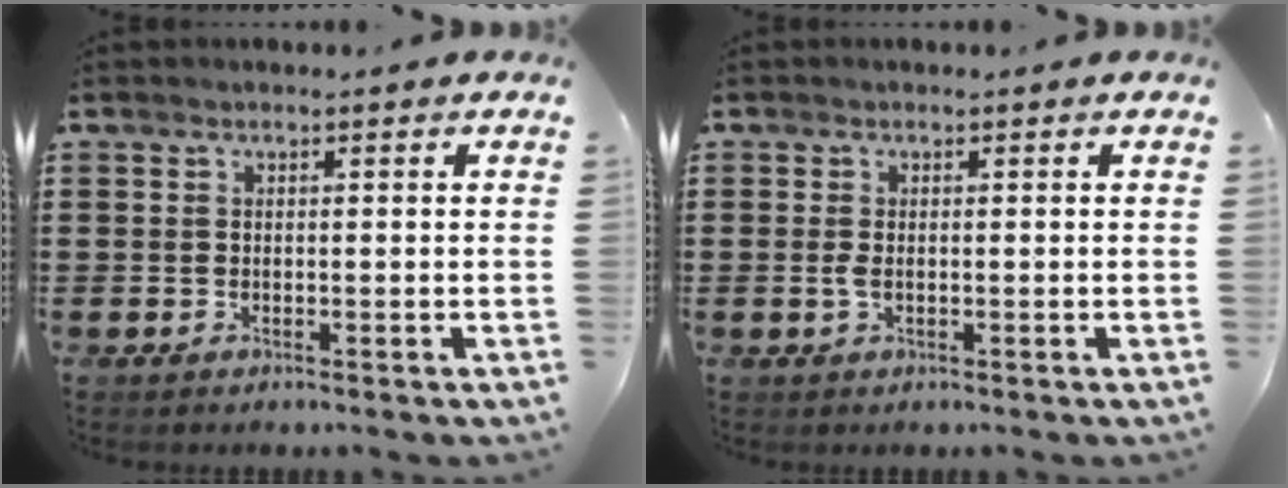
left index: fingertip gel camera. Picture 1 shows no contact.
{"total": 1.3, "force": [0.0, 0.5, 1.2], "torque": [-0.031, -0.002, -0.003]}